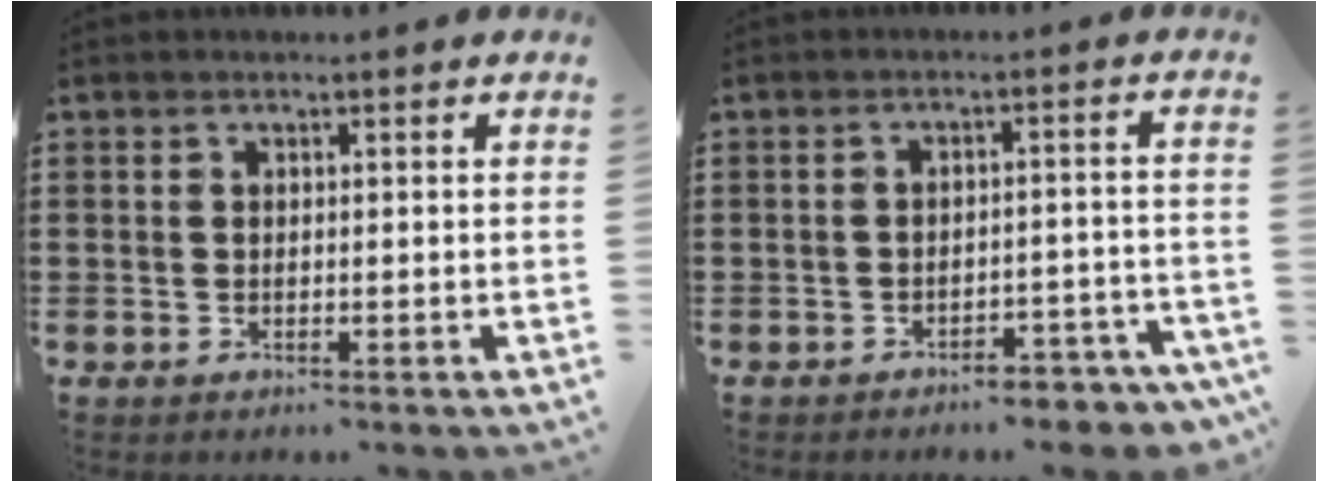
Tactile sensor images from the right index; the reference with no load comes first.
{"total": 3.9, "force": [-3.7, 0.4, 1.2], "torque": [-0.023, 0.000, -0.074]}